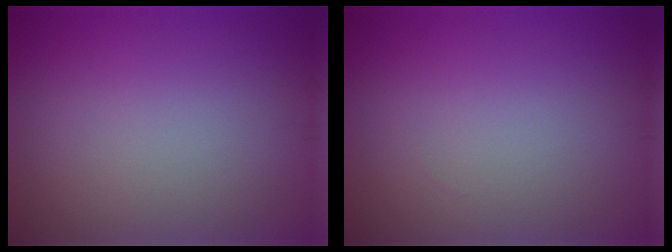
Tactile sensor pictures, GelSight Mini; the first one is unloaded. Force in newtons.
{"total": 0.0}